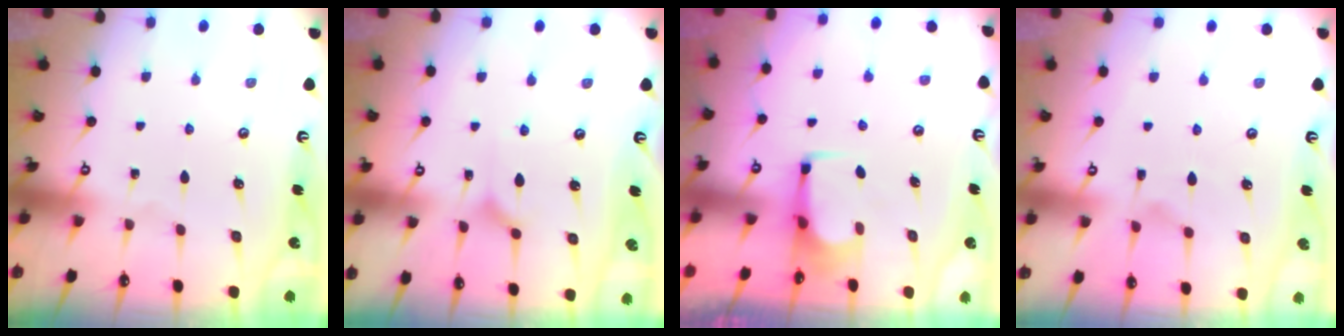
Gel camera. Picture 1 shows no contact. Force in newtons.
{"total": 5.1, "press": 5.0, "slide": 0.8}
{"total": 2.1, "press": 2.1, "slide": 0.2}
{"total": 2.1, "press": 1.6, "slide": 1.3}